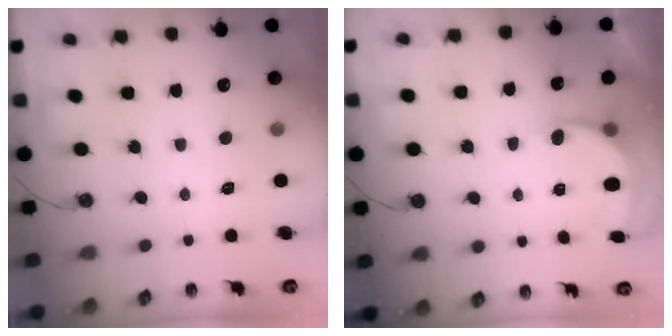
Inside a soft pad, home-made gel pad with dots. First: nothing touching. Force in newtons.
{"total": 5.0, "press": 4.9, "slide": 0.8}